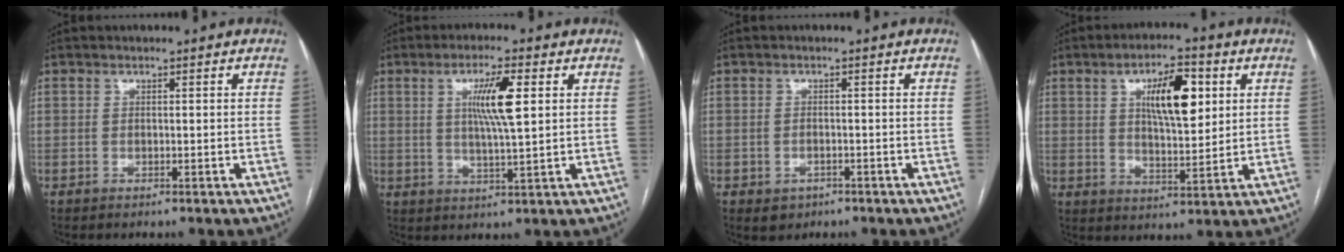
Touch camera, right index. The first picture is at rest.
{"total": 7.6, "force": [2.0, 0.5, 7.3], "torque": [-0.134, 0.000, 0.036]}
{"total": 2.4, "force": [-1.2, 1.8, 1.0], "torque": [-0.013, 0.002, -0.006]}
{"total": 10.4, "force": [3.4, 3.3, 9.3], "torque": [-0.153, 0.009, 0.059]}